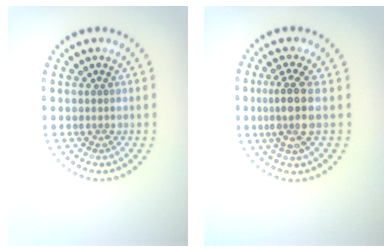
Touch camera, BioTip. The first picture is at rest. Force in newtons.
{"total": 3.6, "press": 2.8, "slide": 2.2}